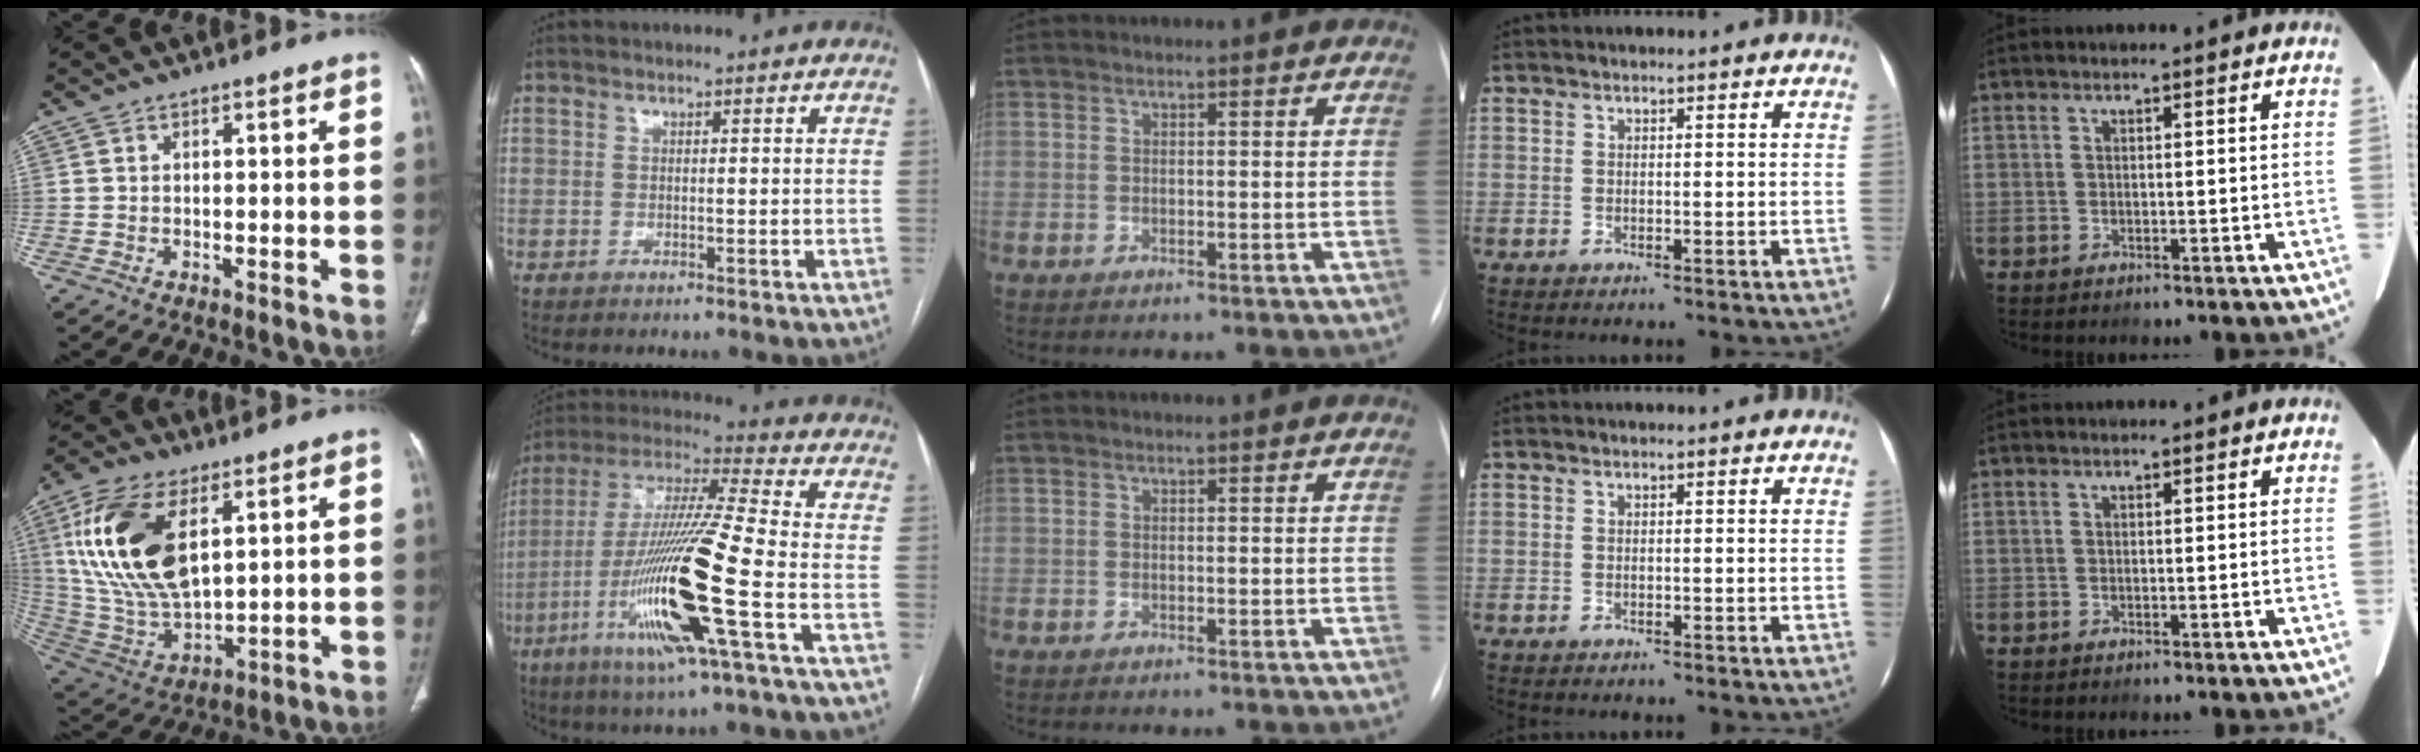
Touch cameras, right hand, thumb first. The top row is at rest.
{"thumb": {"total": 20.7, "force": [6.8, 10.5, 16.5], "torque": [-0.327, -0.023, 0.136]}, "index": {"total": 19.9, "force": [-6.5, -0.1, 18.8], "torque": [-0.402, -0.024, -0.130]}}